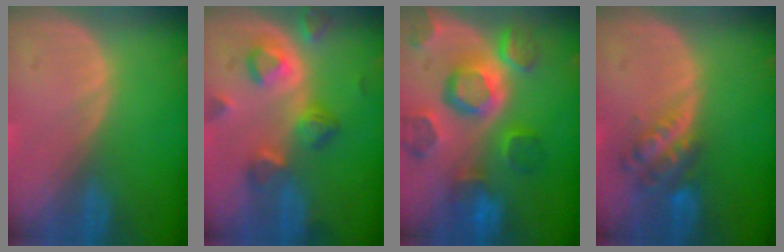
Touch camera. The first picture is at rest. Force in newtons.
{"total": 7.1, "press": 6.8, "slide": 2.0}
{"total": 12.0, "press": 10.3, "slide": 6.2}
{"total": 5.8, "press": 5.1, "slide": 2.8}